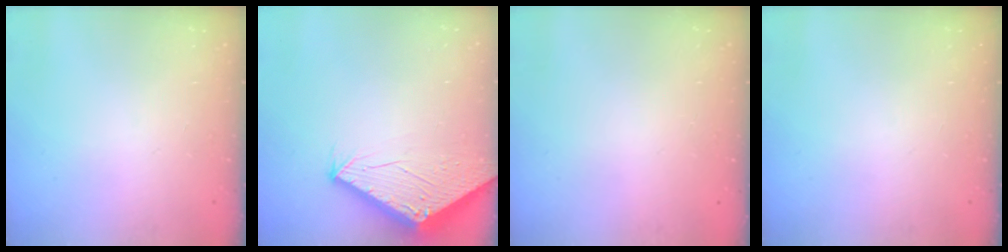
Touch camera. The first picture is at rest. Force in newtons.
{"total": 2.7, "press": 2.7, "slide": 0.1}
{"total": 0.0}
{"total": 0.0}